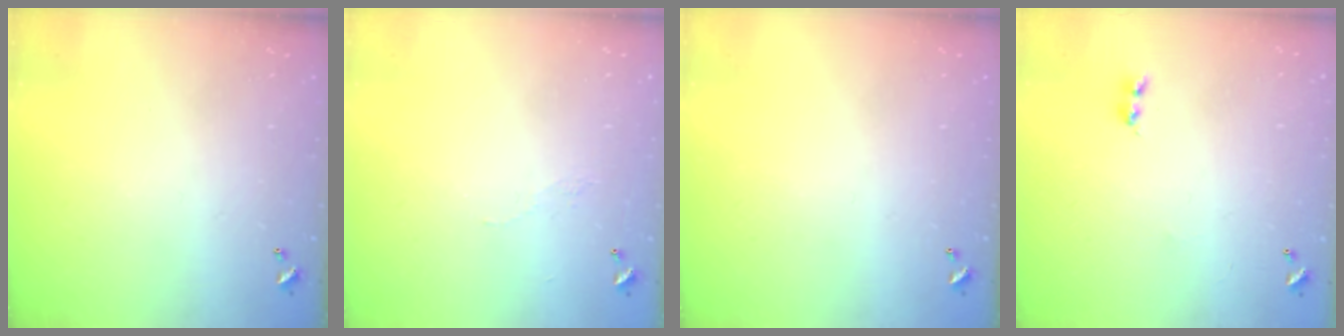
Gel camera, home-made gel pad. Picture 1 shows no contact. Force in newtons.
{"total": 2.9, "press": 2.9, "slide": 0.5}
{"total": 0.0}
{"total": 2.2, "press": 2.1, "slide": 0.6}